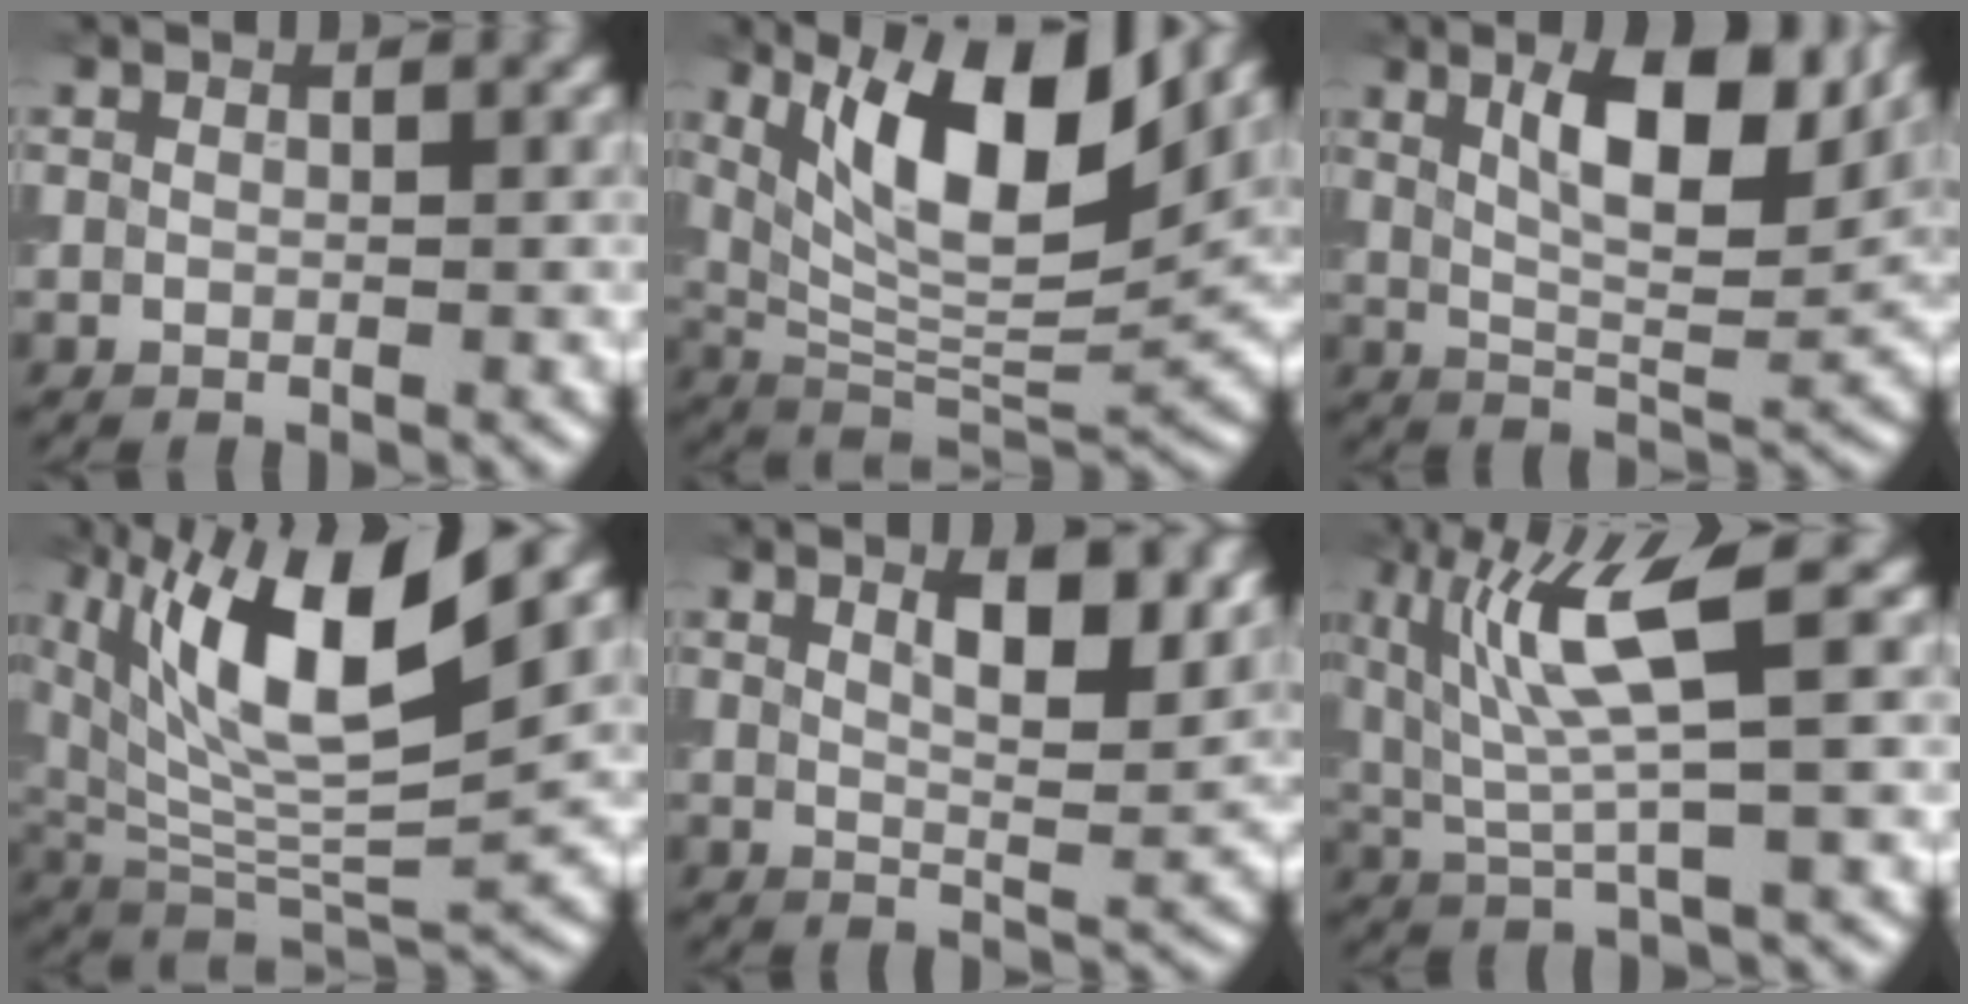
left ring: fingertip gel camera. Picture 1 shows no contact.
{"total": 11.7, "force": [5.3, 4.0, 9.6], "torque": [-0.161, -0.004, 0.097]}
{"total": 8.7, "force": [3.9, 2.9, 7.3], "torque": [-0.115, 0.002, 0.067]}
{"total": 11.7, "force": [5.4, 3.8, 9.6], "torque": [-0.182, 0.001, 0.102]}
{"total": 6.3, "force": [3.3, 2.1, 5.0], "torque": [-0.072, 0.000, 0.052]}
{"total": 6.7, "force": [2.0, 1.2, 6.3], "torque": [-0.132, -0.002, 0.041]}